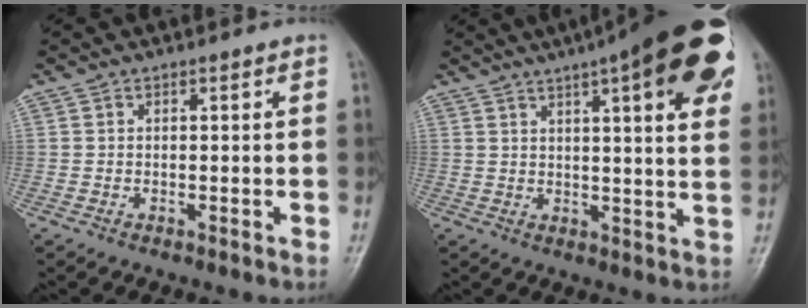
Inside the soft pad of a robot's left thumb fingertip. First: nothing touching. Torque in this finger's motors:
{"motor_torque": [2.60, 2.39, 1.76, -1.01, 0.14]}